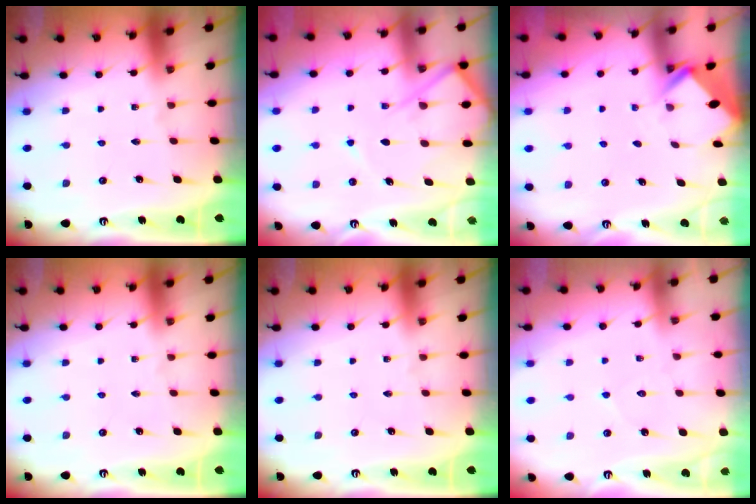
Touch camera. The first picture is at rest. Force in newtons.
{"total": 9.5, "press": 9.5, "slide": 0.9}
{"total": 2.7, "press": 2.7, "slide": 0.1}
{"total": 0.0}
{"total": 0.0}
{"total": 4.0, "press": 4.0, "slide": 0.4}